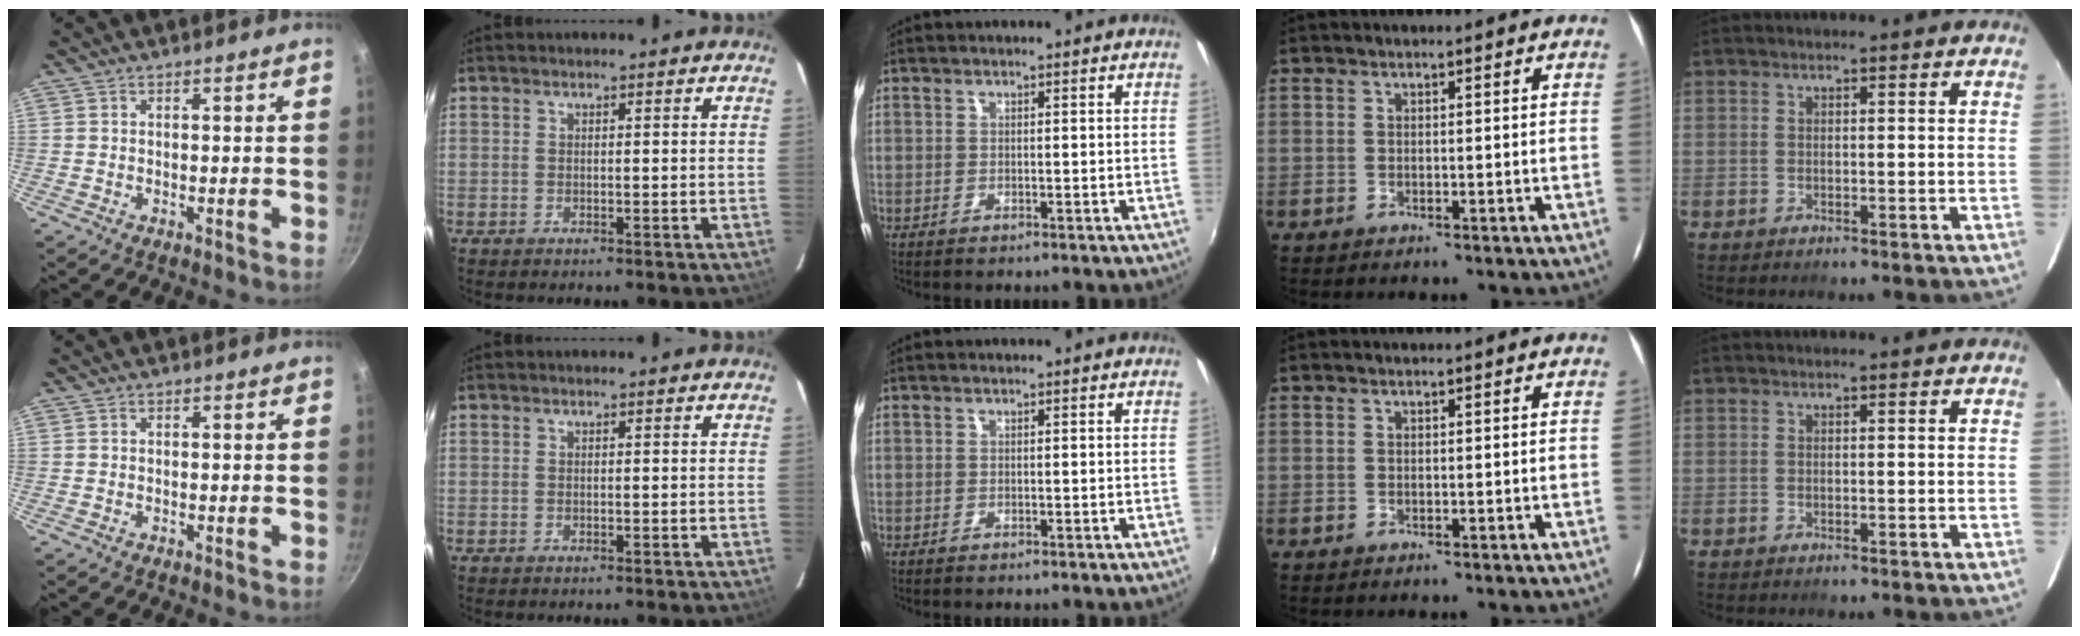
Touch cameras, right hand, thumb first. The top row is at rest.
{}